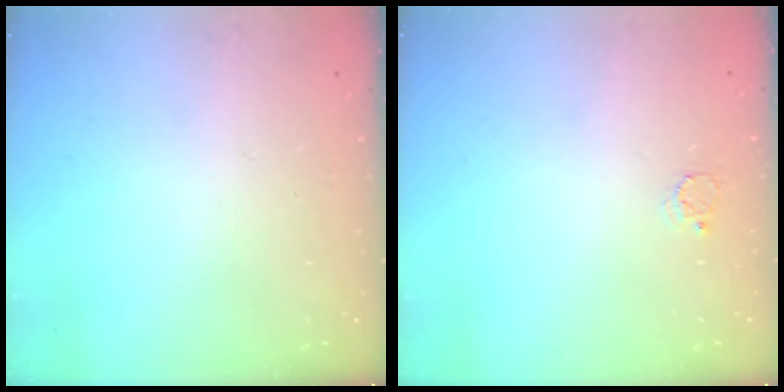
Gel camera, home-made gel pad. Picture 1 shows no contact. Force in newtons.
{"total": 2.3, "press": 2.3, "slide": 0.2}